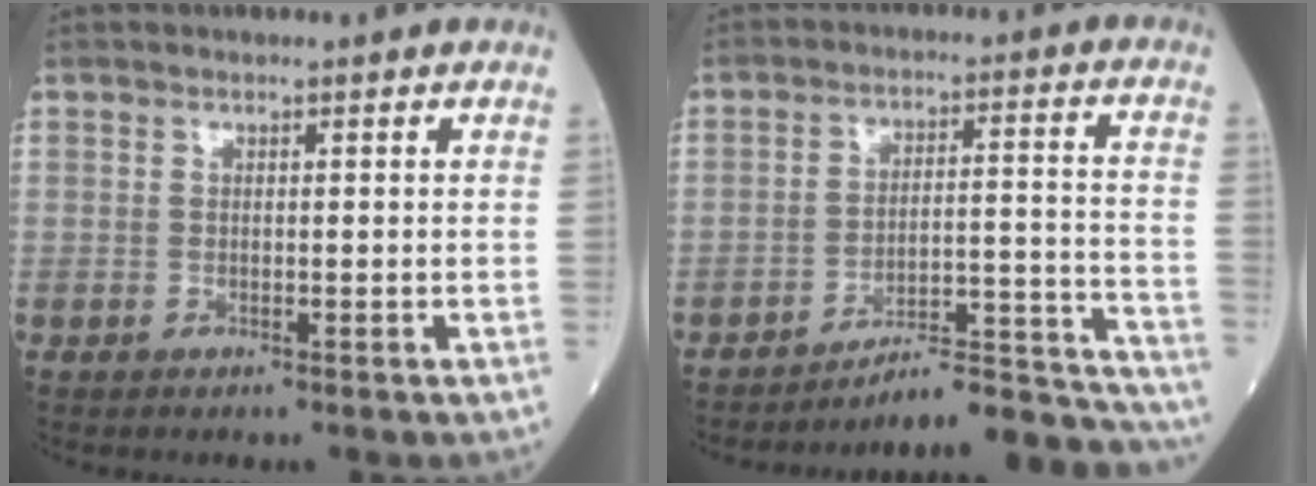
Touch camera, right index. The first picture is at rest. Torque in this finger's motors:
{"motor_torque": [-0.34, -0.57, -0.01, 0.04]}